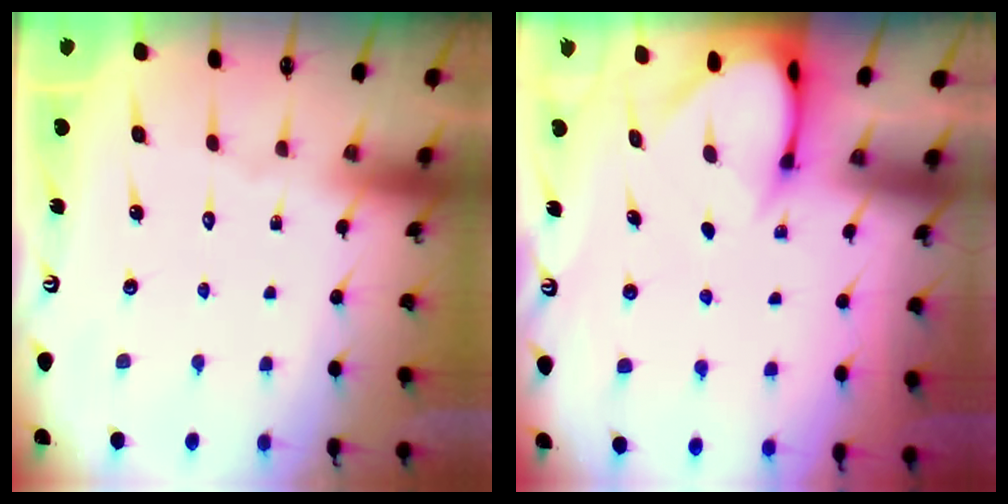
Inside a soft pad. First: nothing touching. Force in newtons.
{"total": 3.3, "press": 3.3, "slide": 0.2}